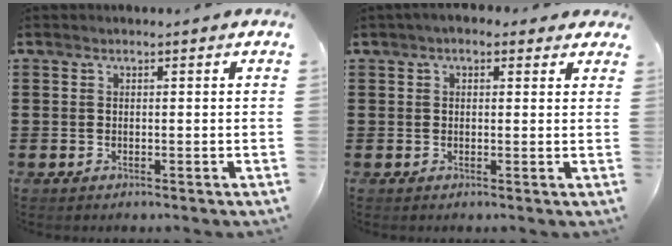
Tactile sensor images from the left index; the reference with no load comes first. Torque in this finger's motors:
{"motor_torque": [2.14, 0.00, 1.06, 0.20]}